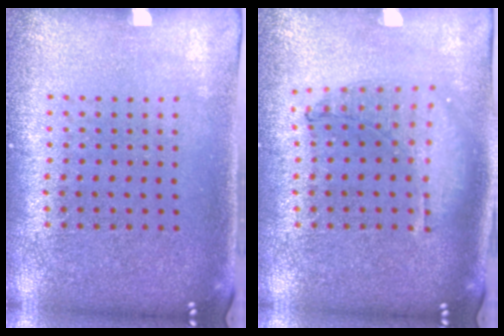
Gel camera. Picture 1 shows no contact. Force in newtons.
{"total": 1.0, "press": 0.9, "slide": 0.2}